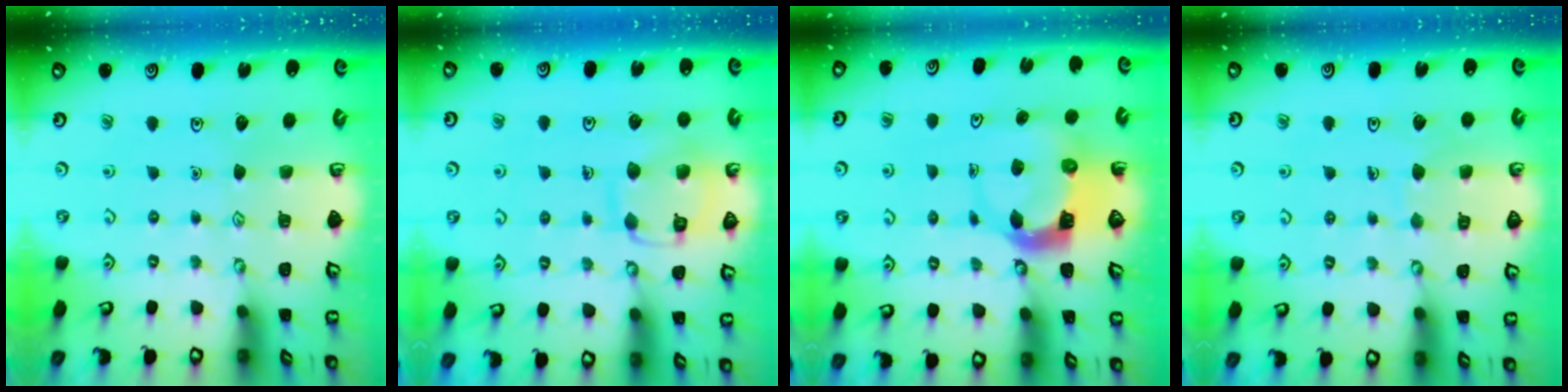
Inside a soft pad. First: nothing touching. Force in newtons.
{"total": 11.6, "press": 11.6, "slide": 0.5}
{"total": 4.8, "press": 4.7, "slide": 0.8}
{"total": 4.7, "press": 4.7, "slide": 0.3}